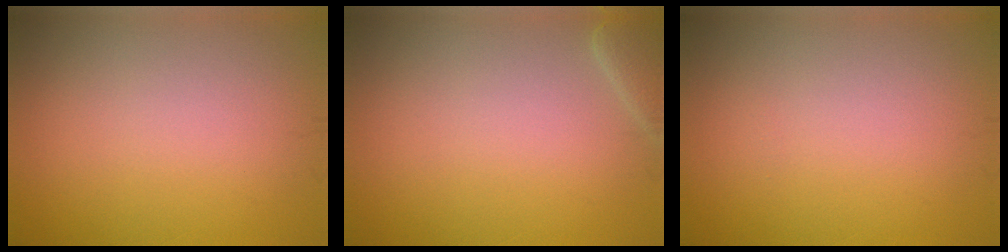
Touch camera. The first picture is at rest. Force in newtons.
{"total": 1.9, "press": 1.9, "slide": 0.3}
{"total": 0.0}